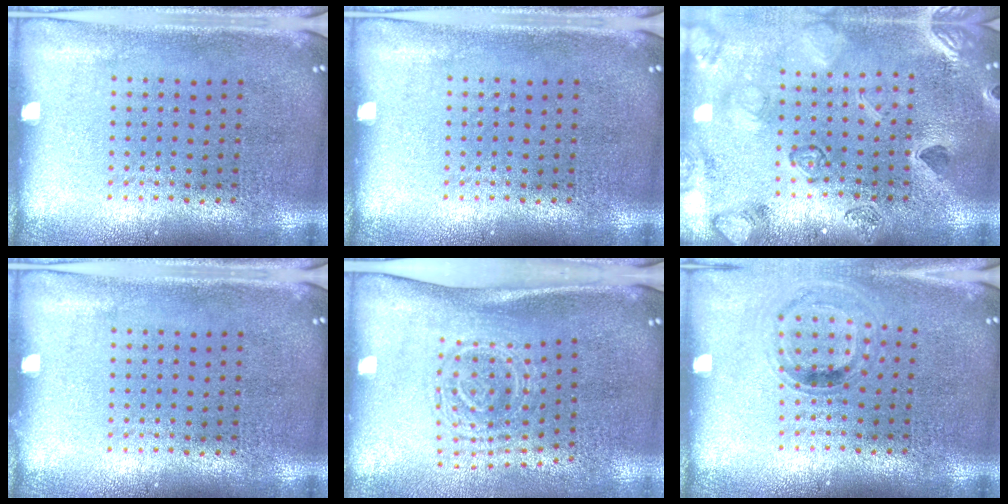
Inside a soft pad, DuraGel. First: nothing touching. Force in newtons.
{"total": 0.0}
{"total": 2.4, "press": 2.4, "slide": 0.4}
{"total": 0.0}
{"total": 1.7, "press": 1.2, "slide": 1.2}
{"total": 0.8, "press": 0.7, "slide": 0.2}